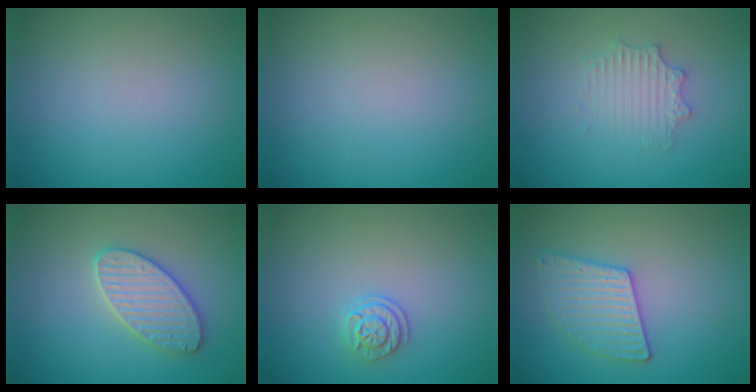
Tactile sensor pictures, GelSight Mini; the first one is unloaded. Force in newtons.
{"total": 0.0}
{"total": 2.6, "press": 2.6, "slide": 0.4}
{"total": 3.7, "press": 3.6, "slide": 0.5}
{"total": 1.9, "press": 1.7, "slide": 0.8}
{"total": 2.9, "press": 2.9, "slide": 0.6}